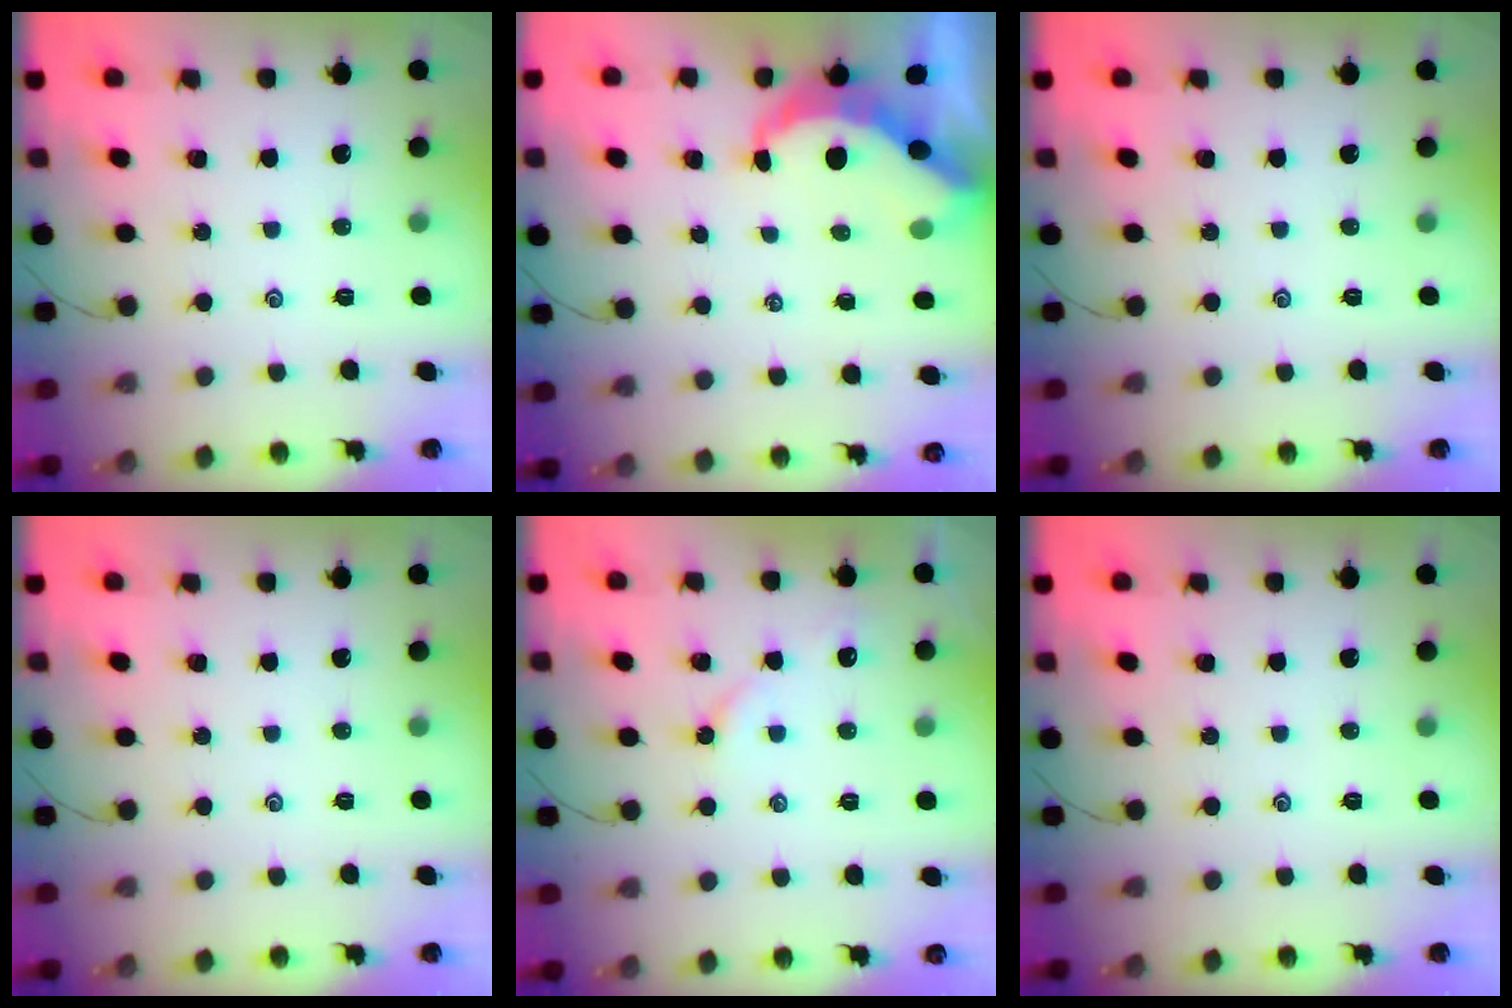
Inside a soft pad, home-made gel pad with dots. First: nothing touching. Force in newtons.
{"total": 6.3, "press": 6.3, "slide": 0.8}
{"total": 0.0}
{"total": 0.0}
{"total": 5.5, "press": 5.4, "slide": 0.6}
{"total": 0.0}